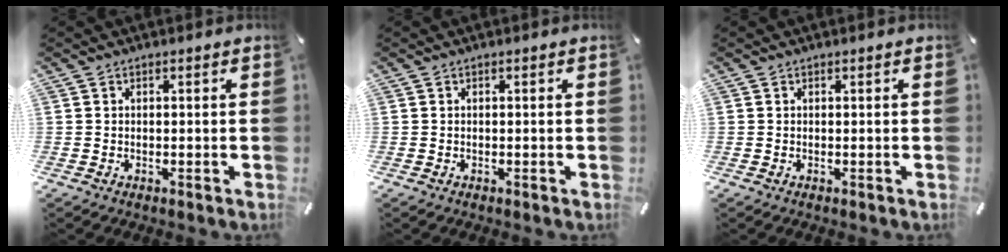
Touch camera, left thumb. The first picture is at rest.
{"total": 0.0}
{"total": 0.0}